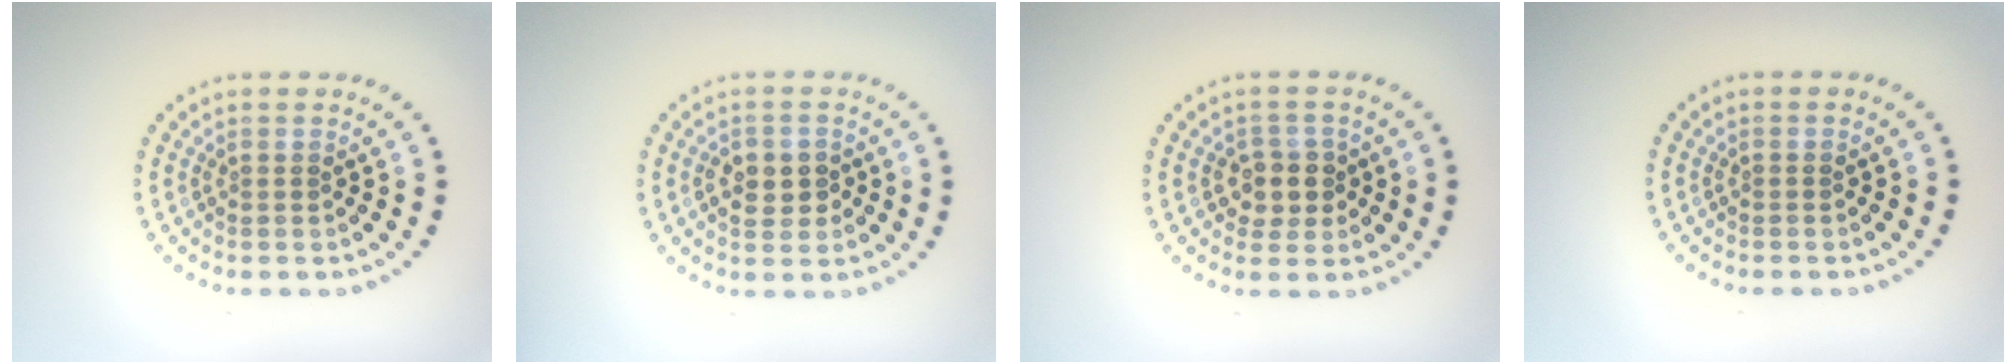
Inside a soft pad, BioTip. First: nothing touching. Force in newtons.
{"total": 2.8, "press": 2.7, "slide": 0.5}
{"total": 2.7, "press": 2.5, "slide": 1.0}
{"total": 0.0}